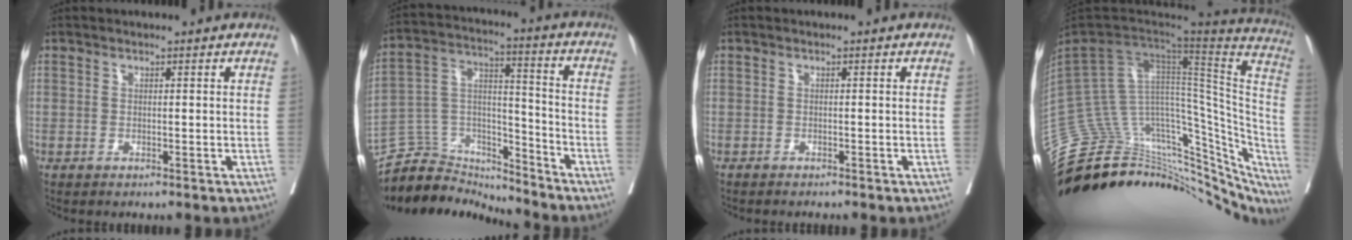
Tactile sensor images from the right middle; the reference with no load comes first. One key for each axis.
{"total": 12.9, "fx": -12.7, "fy": 2.7, "fz": -0.2, "tx": 0.006, "ty": 0.055, "tz": -0.230}
{"total": 1.0, "fx": -1.0, "fy": 0.0, "fz": 0.2, "tx": -0.008, "ty": -0.002, "tz": -0.016}
{"total": 35.5, "fx": -30.0, "fy": 11.9, "fz": 14.8, "tx": -0.129, "ty": 0.043, "tz": -0.386}